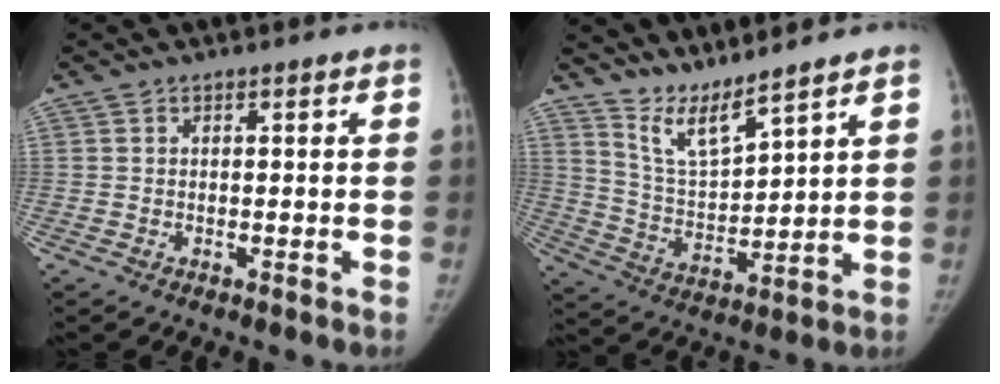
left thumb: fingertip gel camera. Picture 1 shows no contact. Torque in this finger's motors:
{"motor_torque": [0.85, -0.06, 0.07, 0.01, 0.02]}